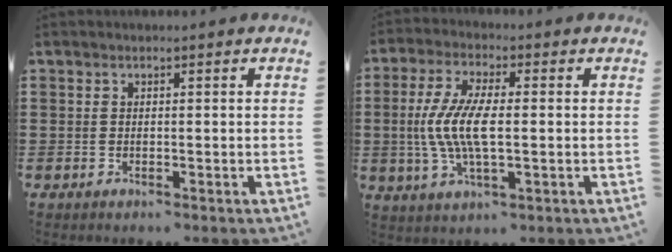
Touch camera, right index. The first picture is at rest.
{"total": 8.4, "force": [-0.6, 2.9, 7.9], "torque": [-0.174, -0.006, -0.019]}